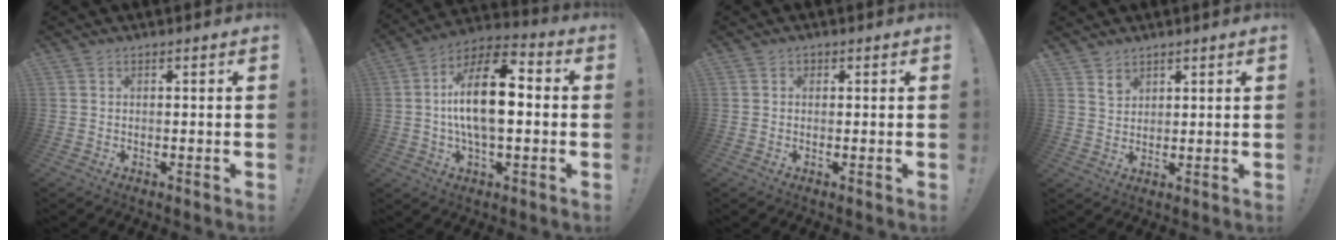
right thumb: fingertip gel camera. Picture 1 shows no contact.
{"total": 17.0, "force": [0.4, 7.7, 15.2], "torque": [-0.264, 0.004, -0.003]}
{"total": 0.8, "force": [0.2, 0.8, 0.1], "torque": [0.005, -0.001, 0.003]}
{"total": 3.6, "force": [2.9, 2.0, 0.7], "torque": [-0.007, -0.021, 0.053]}